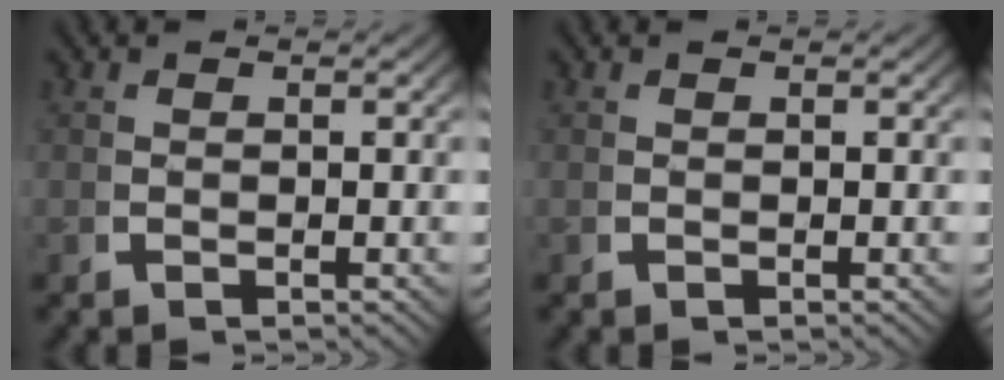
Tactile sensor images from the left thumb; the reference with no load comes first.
{"total": 0.0}